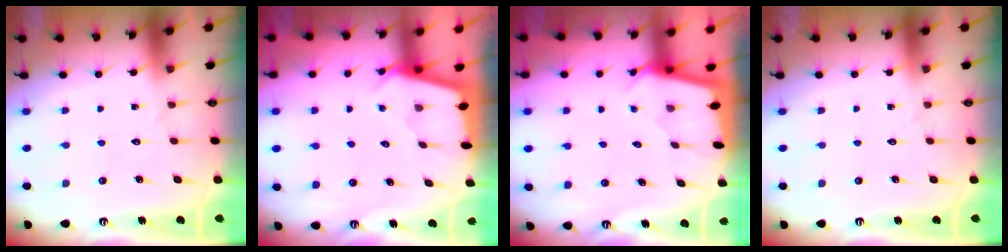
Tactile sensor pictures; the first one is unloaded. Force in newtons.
{"total": 2.3, "press": 2.3, "slide": 0.3}
{"total": 1.7, "press": 1.6, "slide": 0.2}
{"total": 0.0}